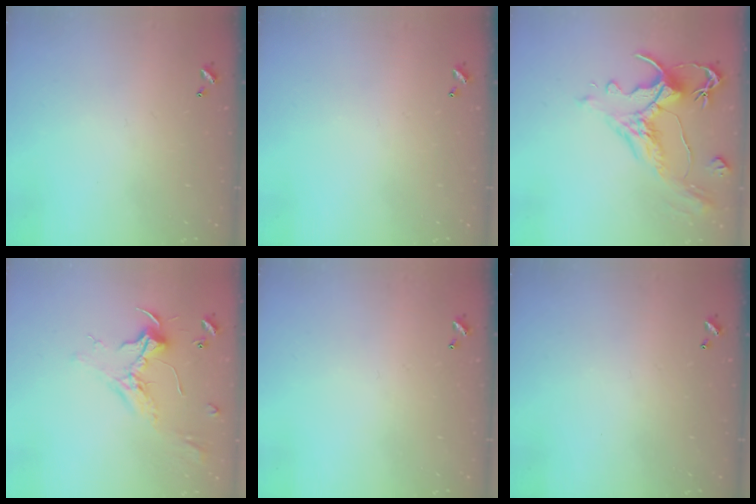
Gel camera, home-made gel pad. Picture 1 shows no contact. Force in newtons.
{"total": 0.0}
{"total": 1.5, "press": 0.2, "slide": 1.5}
{"total": 2.3, "press": 2.1, "slide": 0.9}
{"total": 0.0}
{"total": 0.0}